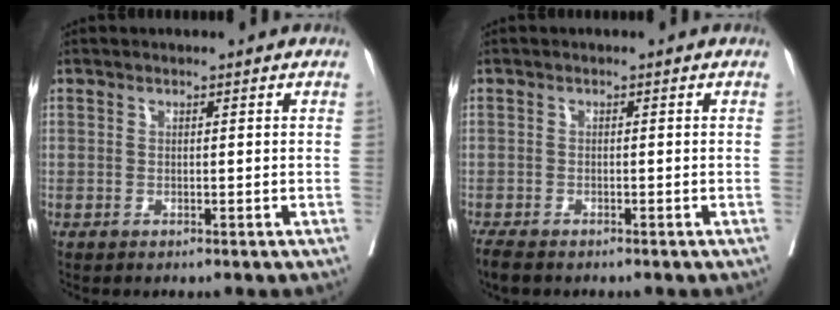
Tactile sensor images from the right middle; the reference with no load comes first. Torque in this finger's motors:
{"motor_torque": [0.71, -0.57, 0.19, 0.06]}